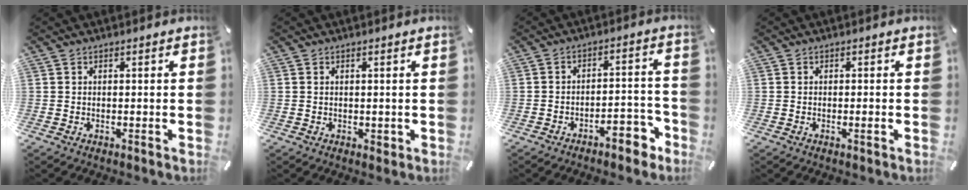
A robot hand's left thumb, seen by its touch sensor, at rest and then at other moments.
{"total": 1.1, "force": [0.1, 0.8, 0.8], "torque": [-0.008, -0.001, 0.000]}
{"total": 7.7, "force": [-5.3, 3.2, 4.6], "torque": [-0.055, 0.031, -0.091]}
{"total": 1.2, "force": [-0.5, 0.1, 1.1], "torque": [-0.020, -0.003, -0.007]}